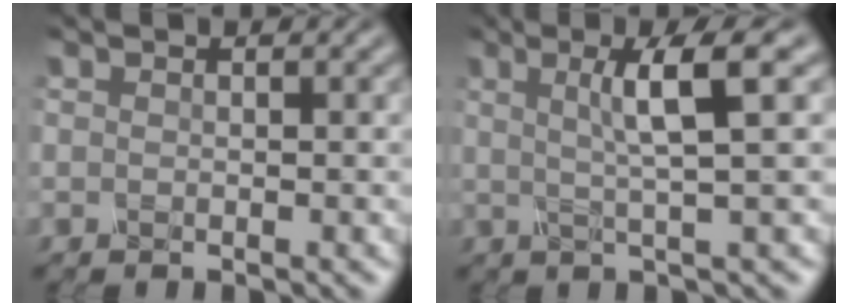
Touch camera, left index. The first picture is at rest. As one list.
[{"total": 5.0, "force": [1.4, 0.7, 4.7], "torque": [-0.076, 0.007, 0.023]}]